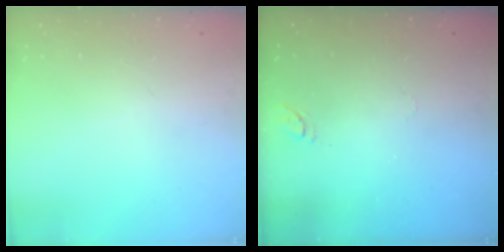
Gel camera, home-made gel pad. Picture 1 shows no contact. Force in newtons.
{"total": 4.4, "press": 4.3, "slide": 0.5}